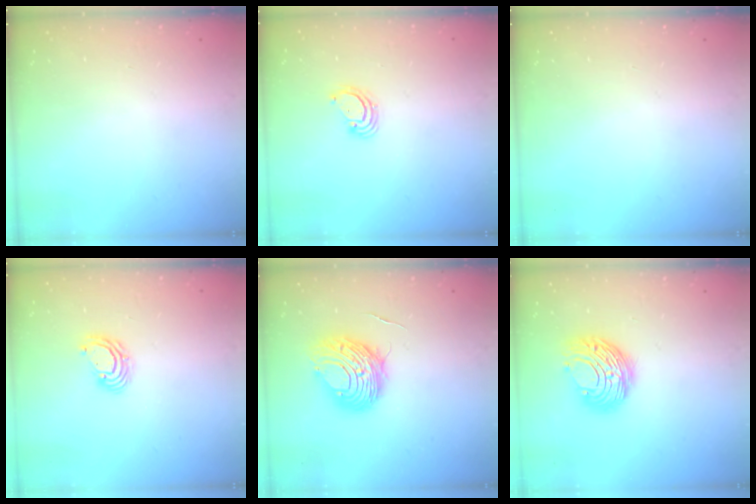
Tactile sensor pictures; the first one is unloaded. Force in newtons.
{"total": 3.3, "press": 3.3, "slide": 0.2}
{"total": 0.0}
{"total": 5.7, "press": 5.7, "slide": 0.2}
{"total": 9.5, "press": 9.5, "slide": 1.0}
{"total": 10.4, "press": 10.4, "slide": 0.6}